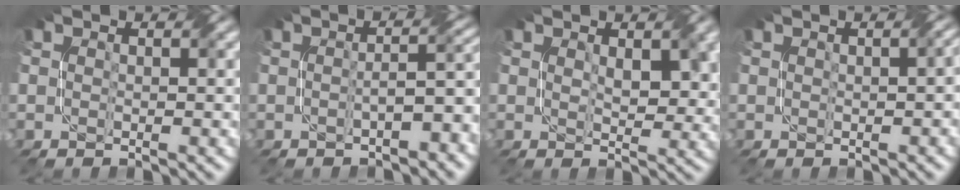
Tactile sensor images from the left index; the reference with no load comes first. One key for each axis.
{"total": 3.9, "fx": -1.8, "fy": 1.3, "fz": 3.2, "tx": -0.038, "ty": 0.013, "tz": -0.023}
{"total": 3.1, "fx": 1.2, "fy": 1.5, "fz": 2.4, "tx": -0.039, "ty": 0.001, "tz": 0.031}
{"total": 2.8, "fx": 0.1, "fy": 1.5, "fz": 2.4, "tx": -0.014, "ty": -0.001, "tz": 0.014}